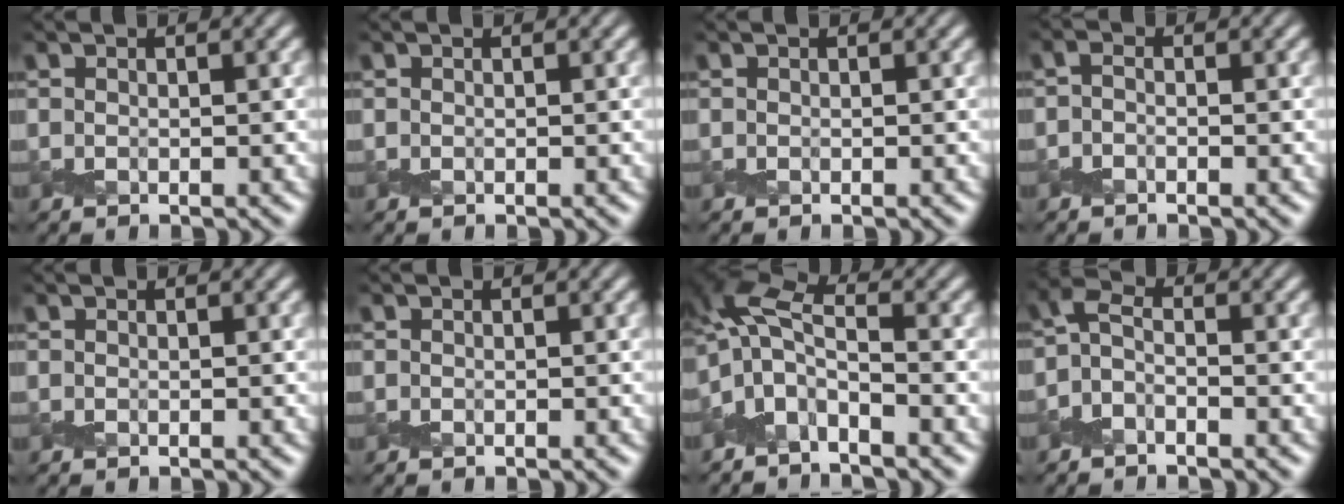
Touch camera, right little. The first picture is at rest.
{"total": 0.0}
{"total": 0.0}
{"total": 0.9, "force": [-0.6, 0.3, 0.6], "torque": [-0.014, 0.000, -0.015]}
{"total": 0.0}
{"total": 0.0}
{"total": 4.6, "force": [-2.5, 1.9, 3.4], "torque": [-0.071, 0.009, -0.062]}
{"total": 2.2, "force": [-1.1, 1.0, 1.6], "torque": [-0.037, 0.004, -0.033]}